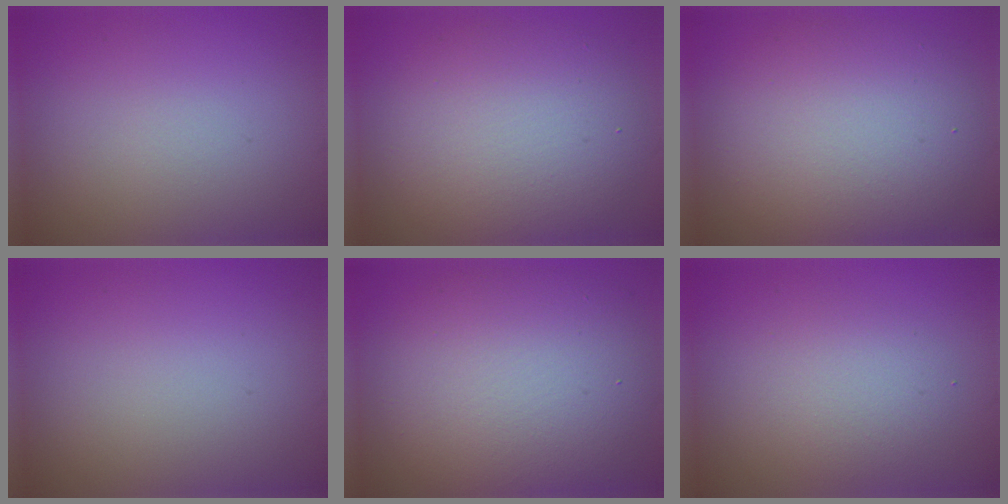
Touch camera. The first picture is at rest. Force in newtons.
{"total": 7.6, "press": 7.5, "slide": 0.5}
{"total": 8.6, "press": 8.6, "slide": 0.6}
{"total": 0.0}
{"total": 10.1, "press": 10.1, "slide": 0.6}
{"total": 2.6, "press": 2.6, "slide": 0.2}